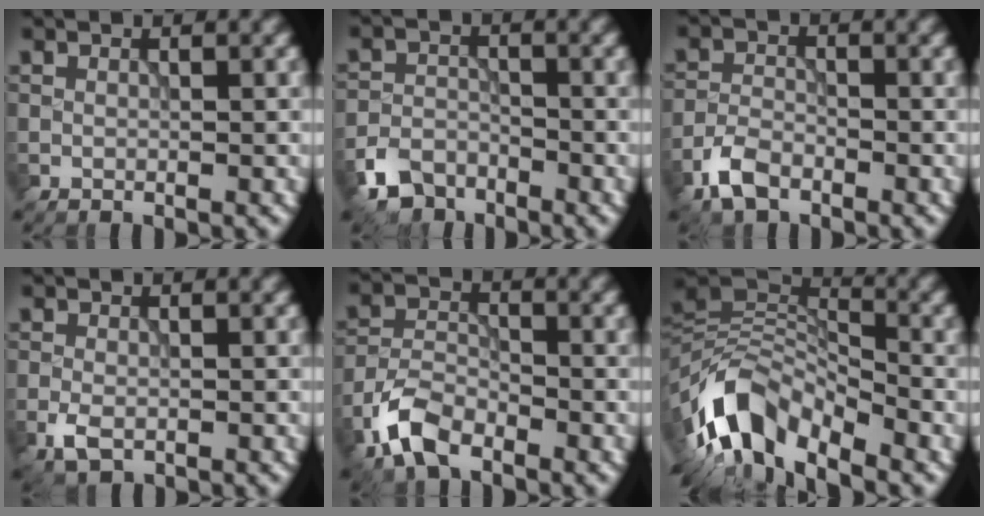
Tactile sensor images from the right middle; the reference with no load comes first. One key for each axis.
{"total": 4.9, "fx": -3.8, "fy": 2.6, "fz": 1.6, "tx": -0.033, "ty": -0.006, "tz": -0.078}
{"total": 3.4, "fx": -2.4, "fy": 1.6, "fz": 1.8, "tx": -0.037, "ty": 0.000, "tz": -0.057}
{"total": 2.4, "fx": -1.1, "fy": 1.4, "fz": 1.7, "tx": -0.039, "ty": -0.004, "tz": -0.024}
{"total": 4.9, "fx": -3.3, "fy": 2.4, "fz": 2.7, "tx": -0.051, "ty": 0.001, "tz": -0.076}
{"total": 9.7, "fx": -5.4, "fy": 4.6, "fz": 6.6, "tx": -0.116, "ty": 0.006, "tz": -0.115}